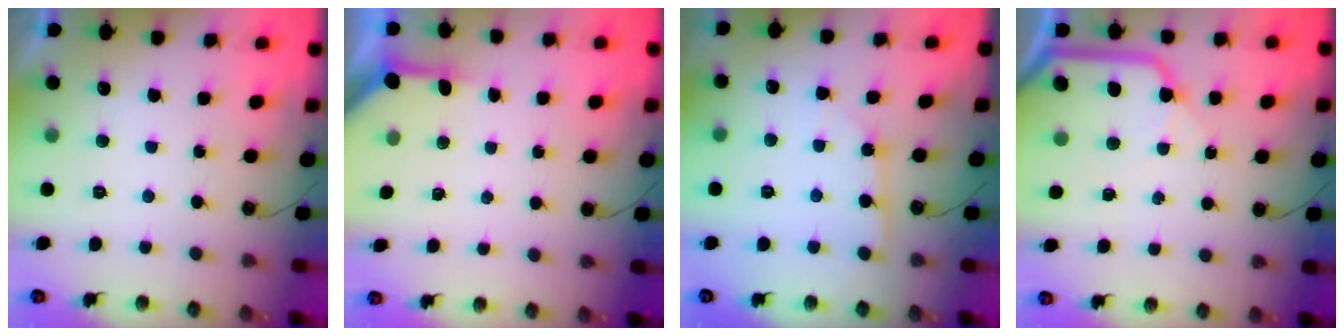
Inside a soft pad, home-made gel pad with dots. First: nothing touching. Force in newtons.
{"total": 3.9, "press": 3.8, "slide": 0.4}
{"total": 1.8, "press": 1.8, "slide": 0.2}
{"total": 10.8, "press": 10.7, "slide": 1.3}